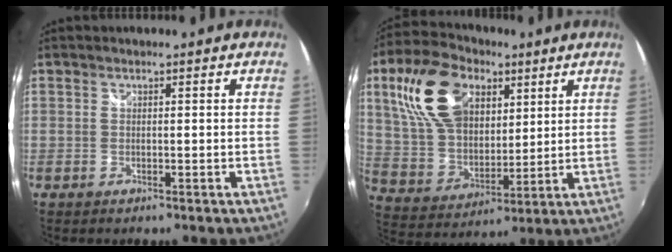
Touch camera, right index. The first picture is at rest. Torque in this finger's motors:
{"motor_torque": [1.54, 0.60, 0.90, 0.16]}